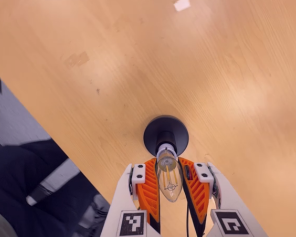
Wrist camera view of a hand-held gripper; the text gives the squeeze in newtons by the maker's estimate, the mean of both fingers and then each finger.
{"total": 17.3, "left": 16.5, "right": 18.0}